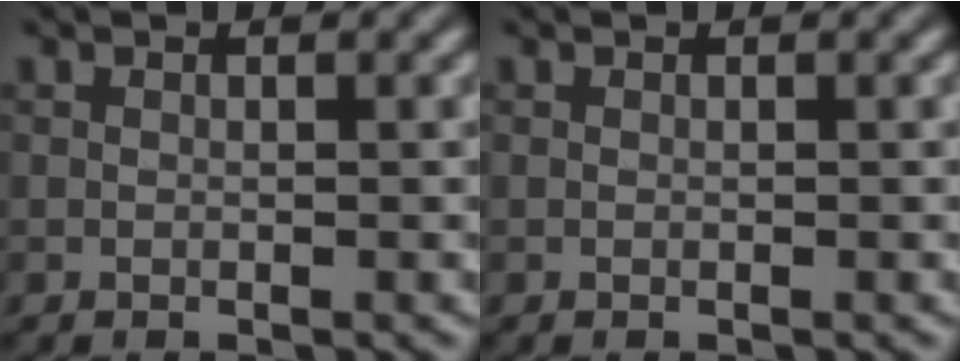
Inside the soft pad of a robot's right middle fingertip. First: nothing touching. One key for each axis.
{"total": 0.0}